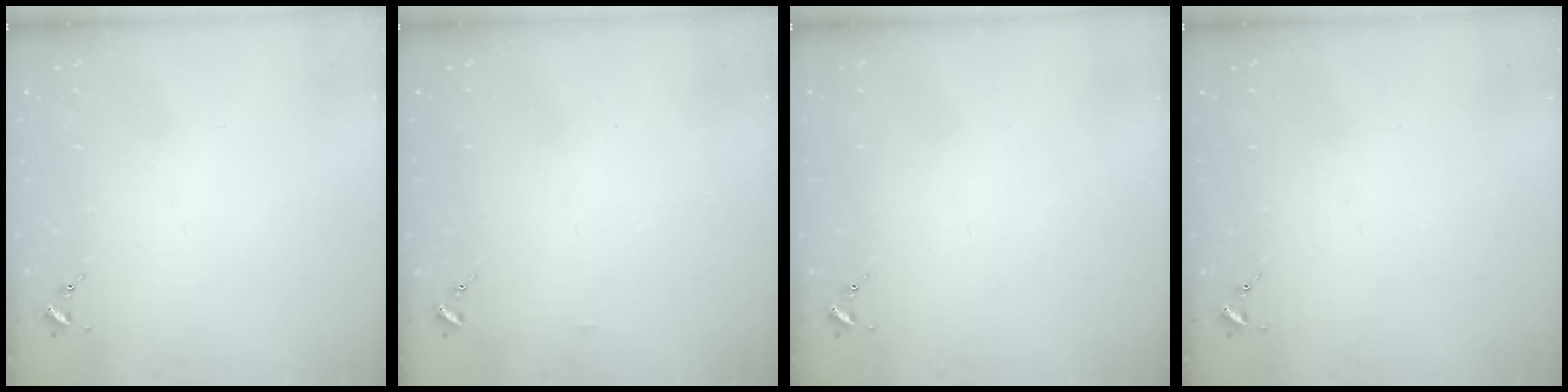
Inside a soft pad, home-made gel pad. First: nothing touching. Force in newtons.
{"total": 3.2, "press": 3.2, "slide": 0.4}
{"total": 0.0}
{"total": 0.0}